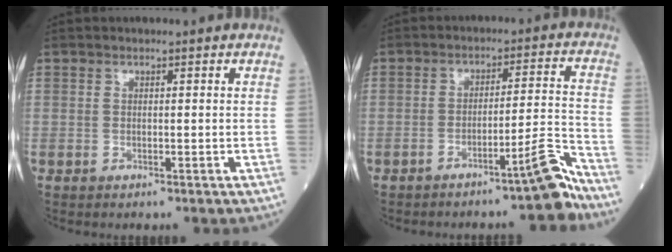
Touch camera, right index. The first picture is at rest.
{"total": 7.1, "force": [-5.5, -0.1, 4.5], "torque": [-0.045, 0.016, -0.086]}